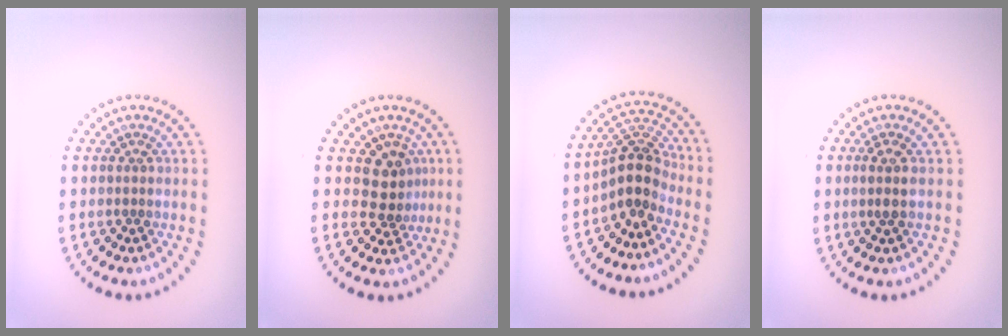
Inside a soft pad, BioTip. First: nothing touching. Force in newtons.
{"total": 2.7, "press": 2.3, "slide": 1.5}
{"total": 3.7, "press": 2.8, "slide": 2.4}
{"total": 1.5, "press": 1.3, "slide": 0.8}